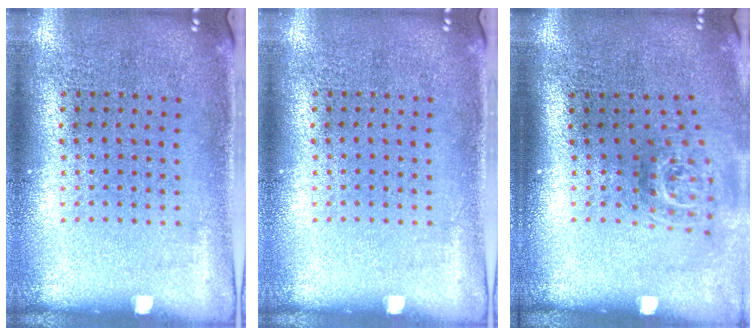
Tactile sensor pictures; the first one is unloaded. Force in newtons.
{"total": 0.0}
{"total": 1.8, "press": 1.2, "slide": 1.3}